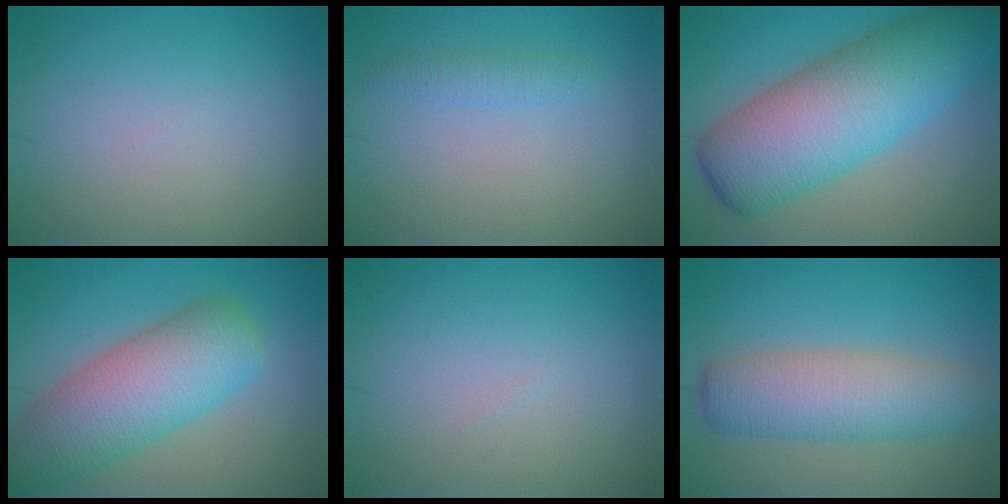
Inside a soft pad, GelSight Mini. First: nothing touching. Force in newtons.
{"total": 1.3, "press": 1.3, "slide": 0.0}
{"total": 11.5, "press": 11.5, "slide": 0.1}
{"total": 8.8, "press": 8.8, "slide": 0.4}
{"total": 0.0}
{"total": 6.1, "press": 6.1, "slide": 0.3}